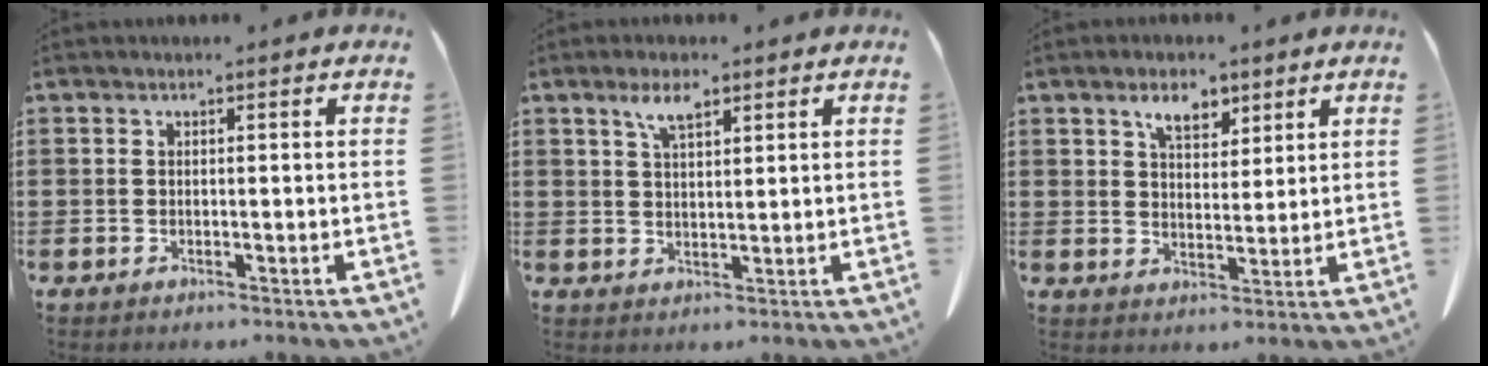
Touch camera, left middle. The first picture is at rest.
{"total": 4.1, "force": [2.6, 1.3, 2.9], "torque": [-0.065, 0.004, 0.046]}
{"total": 4.9, "force": [3.6, 2.5, 2.3], "torque": [-0.041, -0.001, 0.063]}